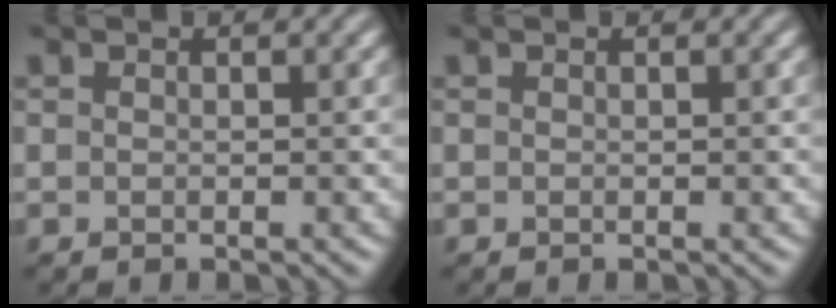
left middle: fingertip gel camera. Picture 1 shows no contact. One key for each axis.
{"total": 0.0}